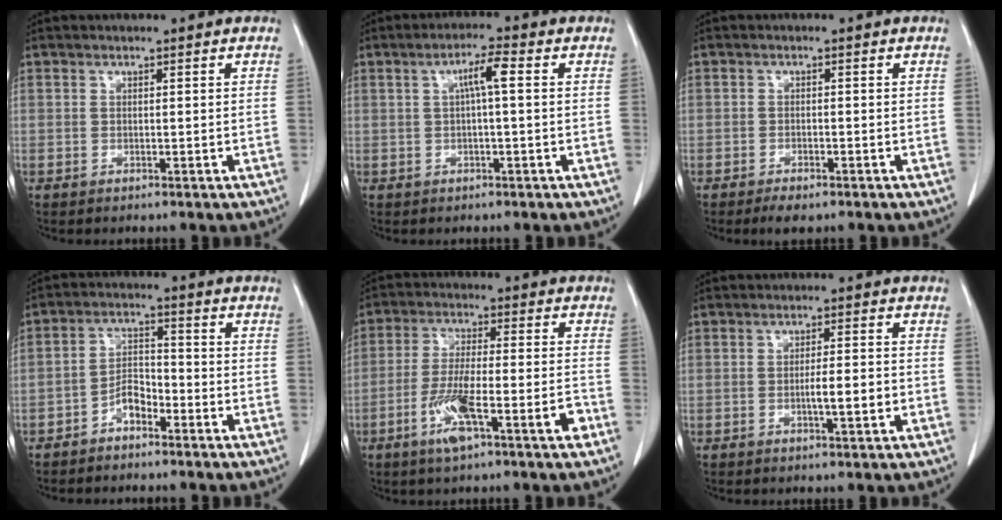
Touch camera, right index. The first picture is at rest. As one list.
[{"total": 3.8, "force": [0.7, 0.3, 3.7], "torque": [-0.067, 0.011, 0.012]}, {"total": 2.5, "force": [-1.8, 0.8, 1.5], "torque": [-0.027, -0.003, -0.026]}, {"total": 4.4, "force": [-2.9, 2.1, 2.5], "torque": [-0.048, 0.013, -0.054]}, {"total": 10.1, "force": [-4.9, 1.1, 8.8], "torque": [-0.161, 0.000, -0.085]}, {"total": 4.0, "force": [-1.1, 0.4, 3.9], "torque": [-0.063, -0.001, -0.015]}]